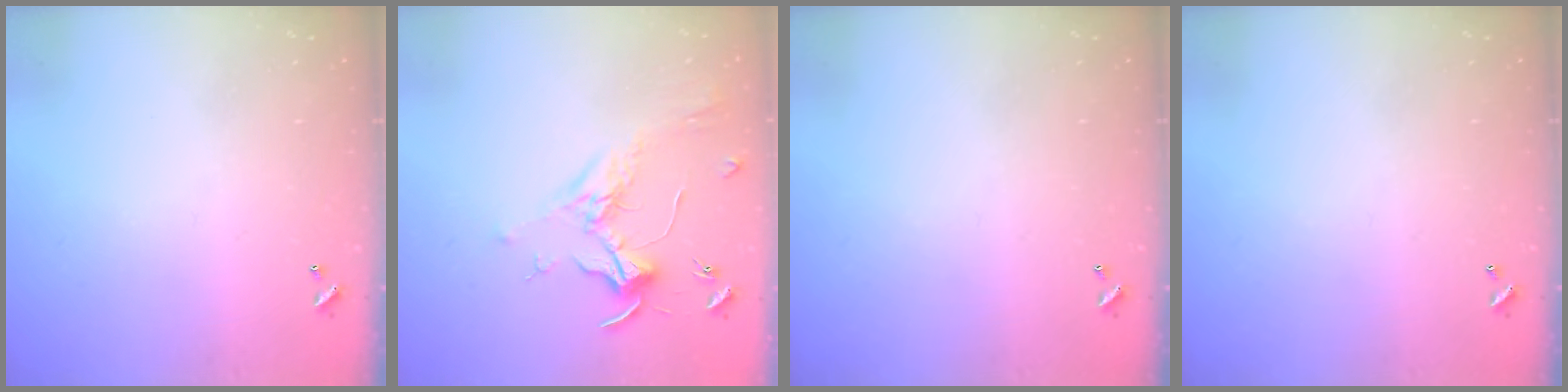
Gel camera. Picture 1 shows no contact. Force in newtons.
{"total": 1.9, "press": 1.7, "slide": 0.8}
{"total": 0.0}
{"total": 0.0}